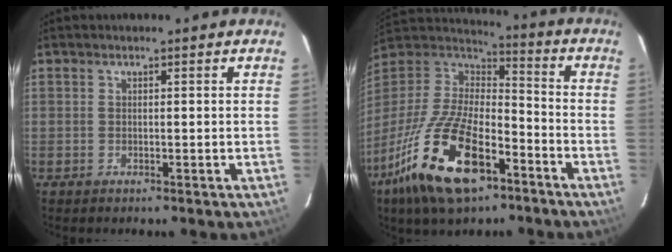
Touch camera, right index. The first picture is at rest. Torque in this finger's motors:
{"motor_torque": [1.69, -0.45, 1.05, 0.21]}